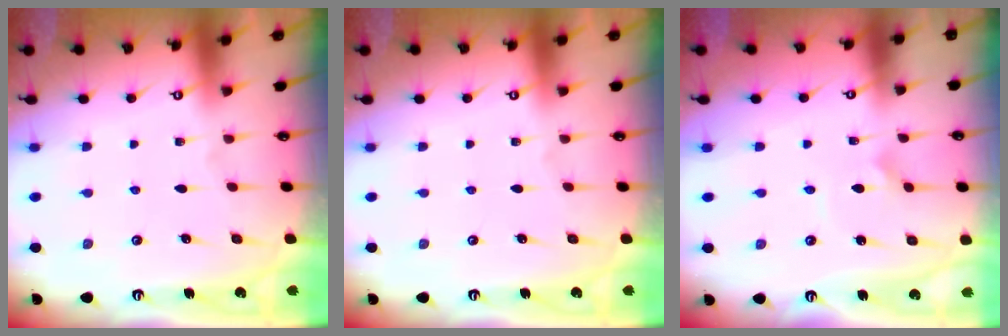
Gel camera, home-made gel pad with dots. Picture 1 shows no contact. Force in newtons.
{"total": 0.0}
{"total": 2.4, "press": 2.4, "slide": 0.2}